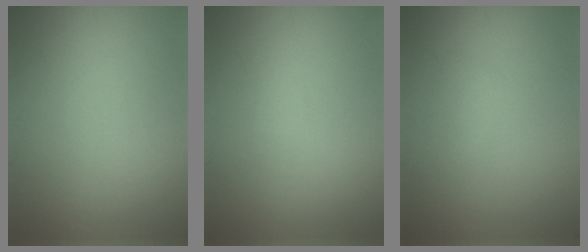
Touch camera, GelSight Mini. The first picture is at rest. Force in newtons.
{"total": 0.9, "press": 0.9, "slide": 0.1}
{"total": 0.9, "press": 0.9, "slide": 0.1}